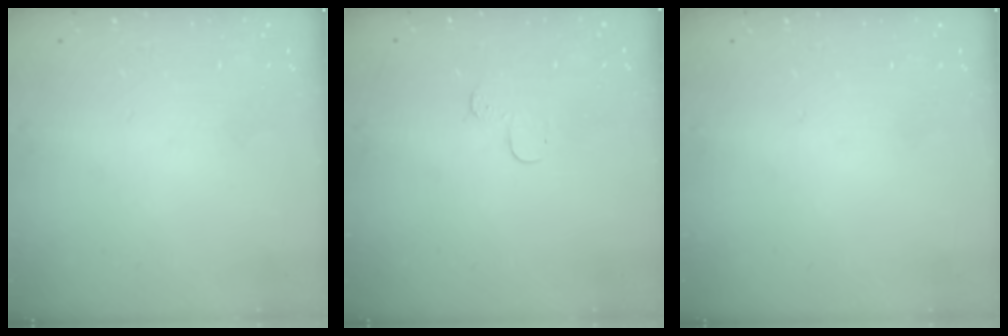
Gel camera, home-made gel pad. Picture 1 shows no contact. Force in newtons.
{"total": 3.2, "press": 3.2, "slide": 0.3}
{"total": 0.0}